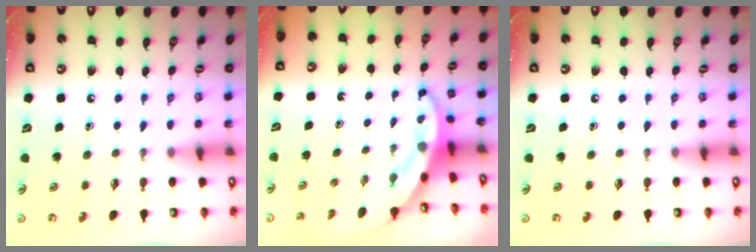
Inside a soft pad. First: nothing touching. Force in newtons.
{"total": 3.7, "press": 3.7, "slide": 0.5}
{"total": 0.0}